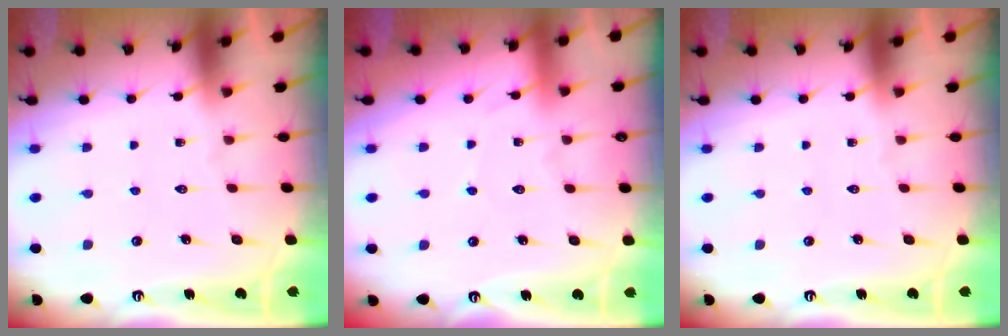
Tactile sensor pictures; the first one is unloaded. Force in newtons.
{"total": 2.9, "press": 2.8, "slide": 0.4}
{"total": 0.0}